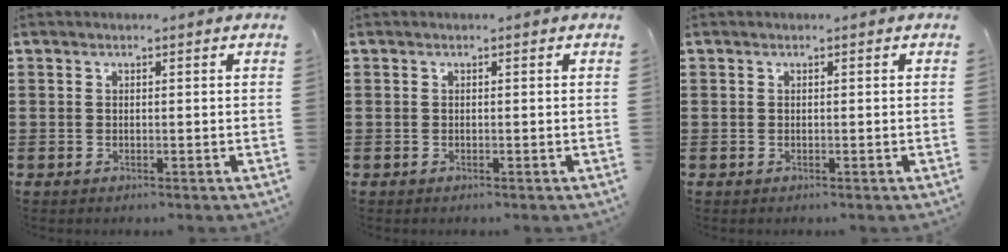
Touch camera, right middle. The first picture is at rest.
{"total": 0.0}
{"total": 0.0}